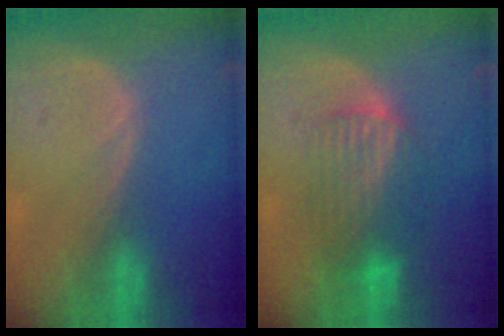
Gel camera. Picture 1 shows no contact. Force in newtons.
{"total": 6.5, "press": 6.4, "slide": 1.0}